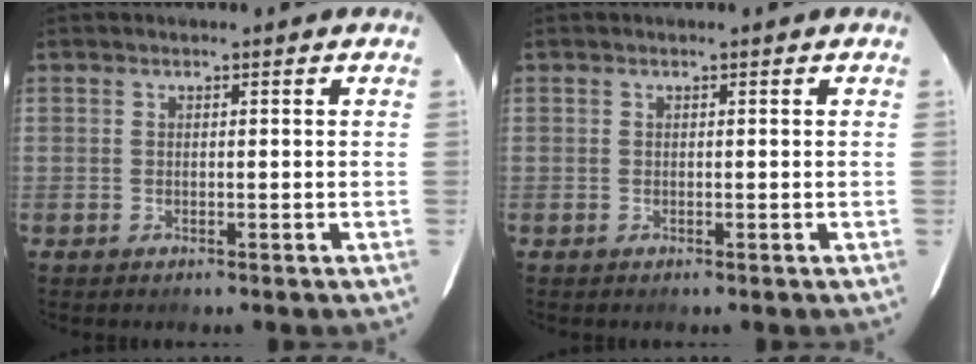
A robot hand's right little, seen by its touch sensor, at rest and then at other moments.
{"total": 0.0}